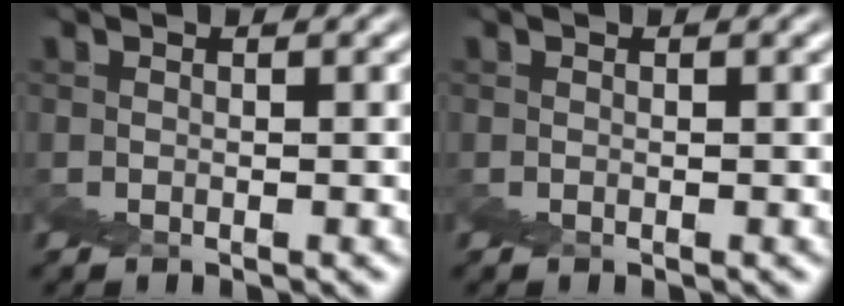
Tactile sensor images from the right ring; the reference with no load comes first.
{"total": 0.0}